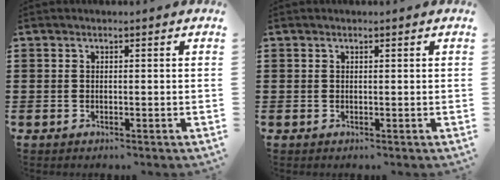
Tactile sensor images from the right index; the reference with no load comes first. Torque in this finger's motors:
{"motor_torque": [-0.35, 0.04, 0.01, -0.01]}